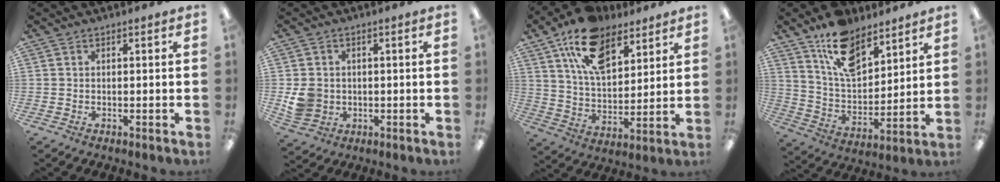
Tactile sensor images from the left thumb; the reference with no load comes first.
{"total": 5.8, "force": [-0.1, 5.4, 2.1], "torque": [-0.050, 0.009, 0.003]}
{"total": 16.4, "force": [10.3, 8.8, 9.2], "torque": [-0.164, -0.037, 0.189]}
{"total": 13.9, "force": [9.7, 7.0, 7.1], "torque": [-0.124, -0.052, 0.180]}